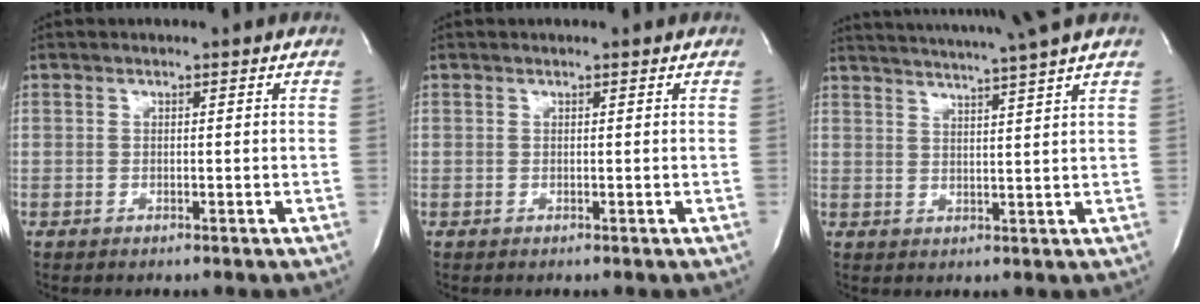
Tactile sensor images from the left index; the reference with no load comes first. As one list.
[{"total": 0.7, "force": [0.7, 0.1, 0.2], "torque": [-0.006, 0.005, 0.007]}, {"total": 11.9, "force": [10.5, -2.3, 5.1], "torque": [-0.089, -0.018, 0.141]}]